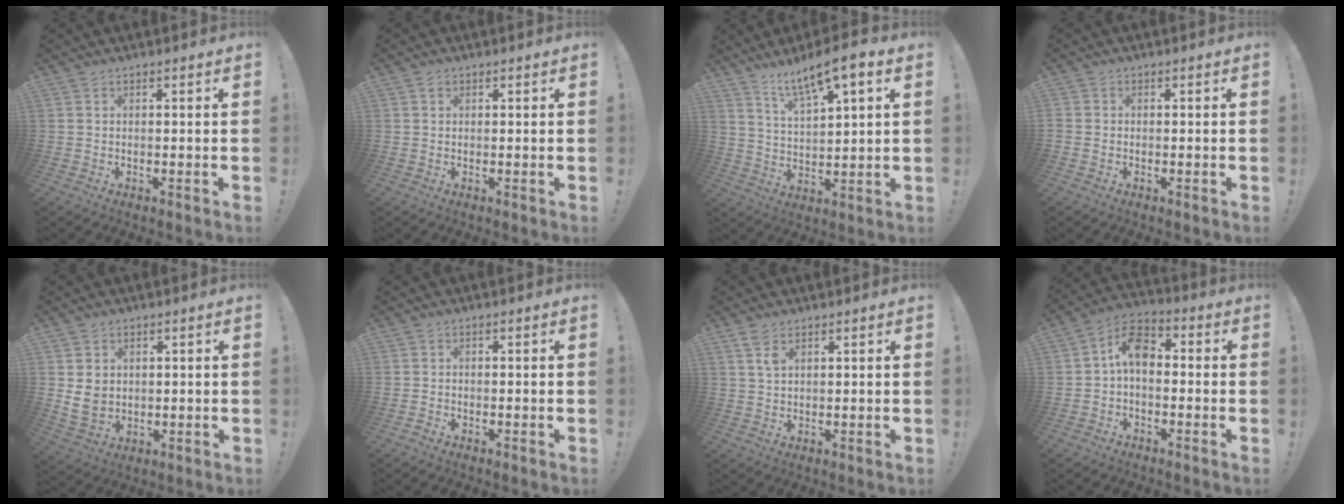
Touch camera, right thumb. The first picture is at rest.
{"total": 0.9, "force": [0.6, 0.6, 0.2], "torque": [0.002, -0.001, 0.009]}
{"total": 10.5, "force": [7.3, 2.4, 7.2], "torque": [-0.128, -0.035, 0.125]}
{"total": 0.8, "force": [-0.3, 0.8, 0.0], "torque": [0.002, 0.005, -0.005]}
{"total": 6.3, "force": [2.1, 5.3, 2.7], "torque": [-0.039, 0.001, 0.041]}
{"total": 0.9, "force": [-0.8, 0.5, 0.0], "torque": [0.003, 0.004, -0.014]}
{"total": 3.5, "force": [2.0, 1.4, 2.5], "torque": [-0.040, -0.006, 0.033]}
{"total": 8.9, "force": [0.0, 5.6, 6.9], "torque": [-0.124, 0.010, 0.002]}